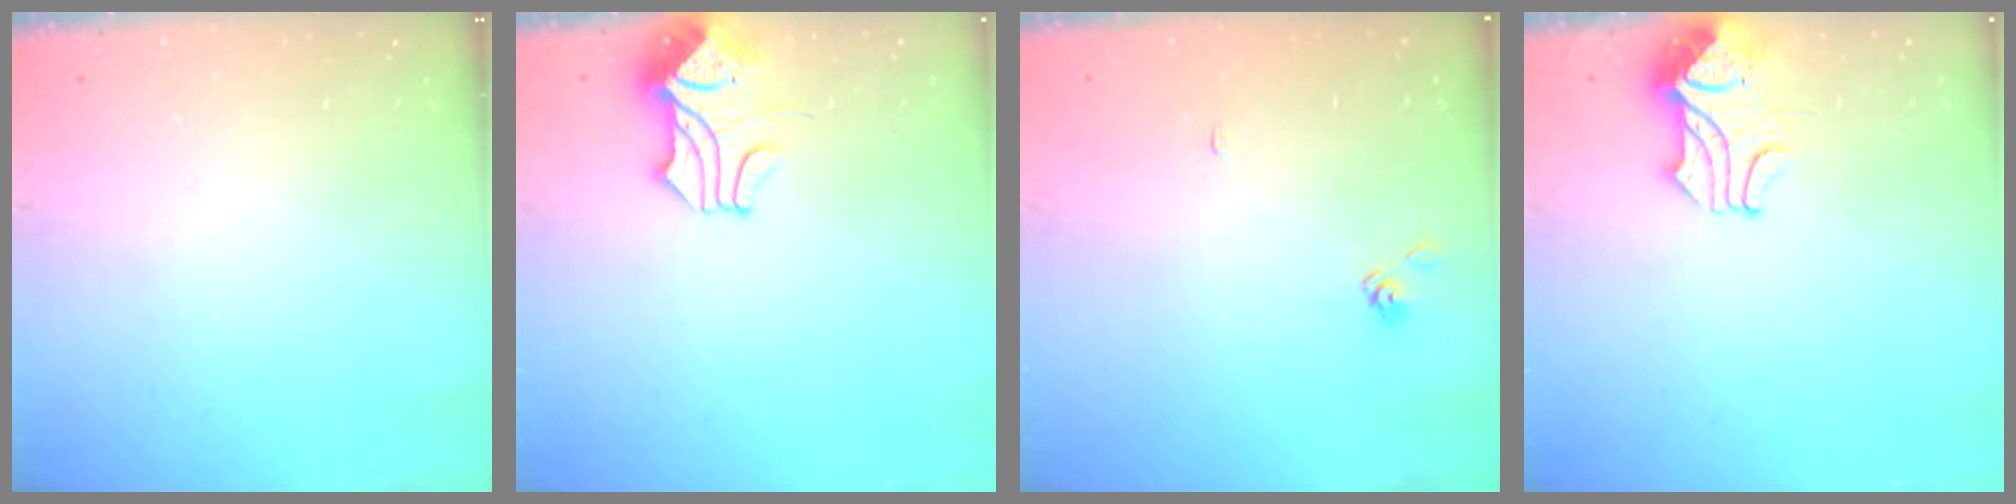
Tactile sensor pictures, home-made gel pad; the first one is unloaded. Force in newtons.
{"total": 2.1, "press": 1.9, "slide": 0.9}
{"total": 4.0, "press": 3.9, "slide": 0.4}
{"total": 2.1, "press": 2.0, "slide": 0.8}